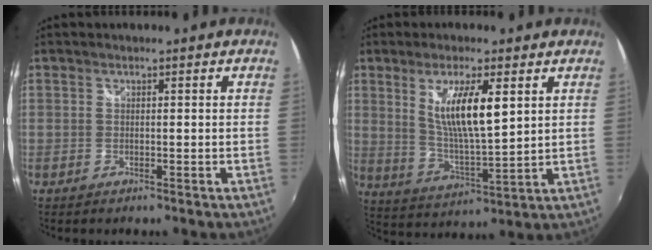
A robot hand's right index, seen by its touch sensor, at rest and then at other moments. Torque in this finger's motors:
{"motor_torque": [0.38, 0.20, 0.27, 0.16]}